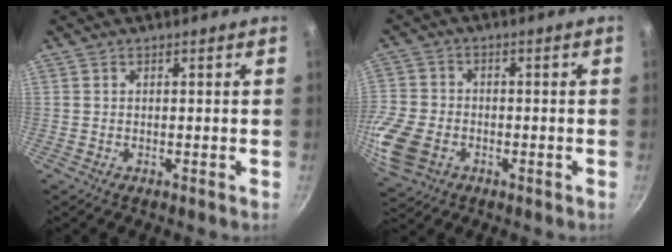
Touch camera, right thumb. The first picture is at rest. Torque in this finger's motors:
{"motor_torque": [1.25, 1.13, 0.77, -0.14, 0.12]}